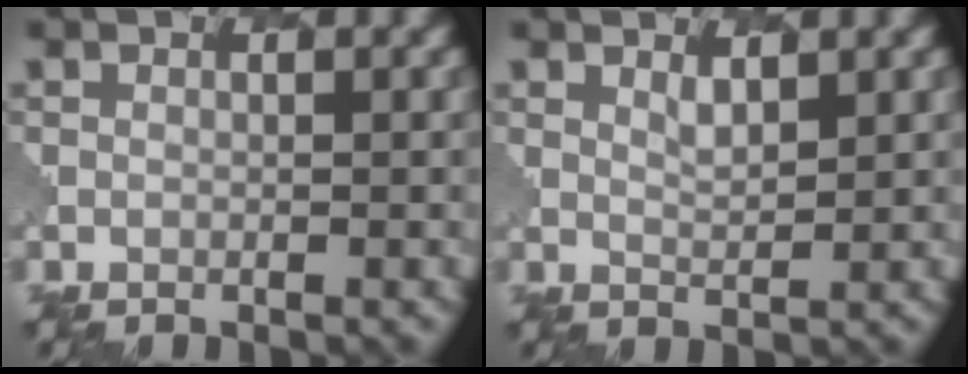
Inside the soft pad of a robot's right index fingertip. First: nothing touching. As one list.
[{"total": 1.4, "force": [1.2, 0.2, 0.6], "torque": [-0.013, -0.005, 0.022]}]